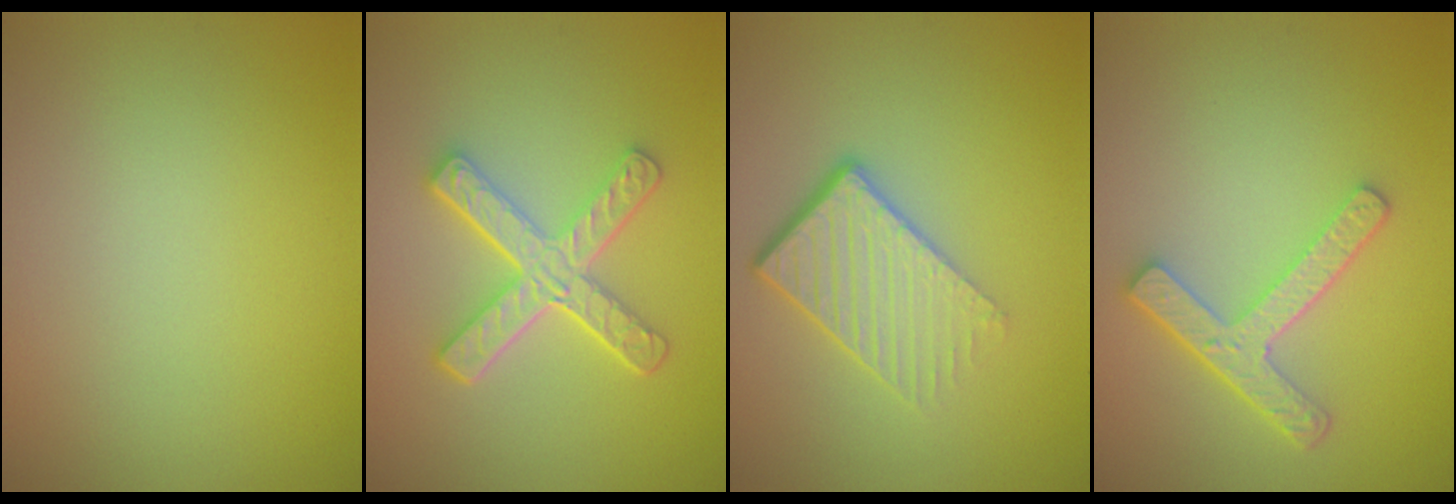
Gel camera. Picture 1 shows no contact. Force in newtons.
{"total": 4.9, "press": 3.7, "slide": 3.2}
{"total": 4.7, "press": 2.9, "slide": 3.8}
{"total": 3.9, "press": 2.9, "slide": 2.5}